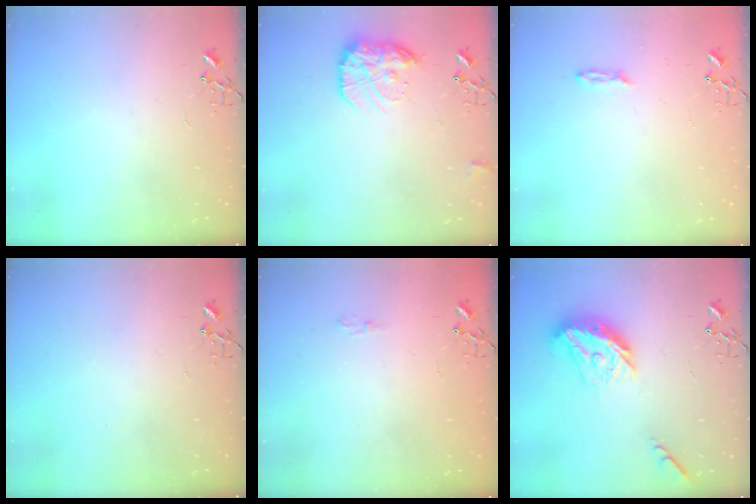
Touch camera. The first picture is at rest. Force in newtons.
{"total": 14.4, "press": 14.3, "slide": 0.8}
{"total": 2.2, "press": 2.2, "slide": 0.4}
{"total": 0.0}
{"total": 5.0, "press": 5.0, "slide": 0.5}
{"total": 17.8, "press": 17.7, "slide": 0.6}